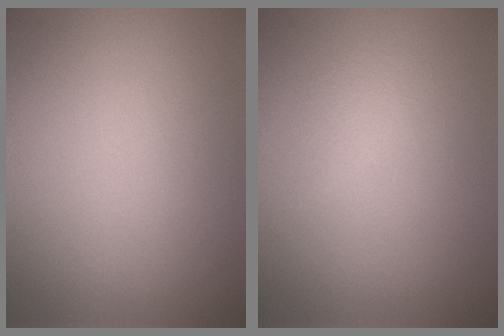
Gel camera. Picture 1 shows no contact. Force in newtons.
{"total": 0.9, "press": 0.9, "slide": 0.1}